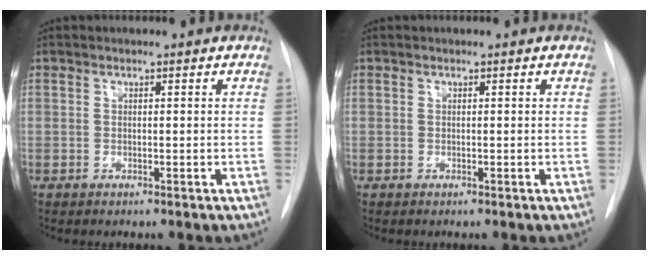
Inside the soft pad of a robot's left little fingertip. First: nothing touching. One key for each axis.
{"total": 0.0}